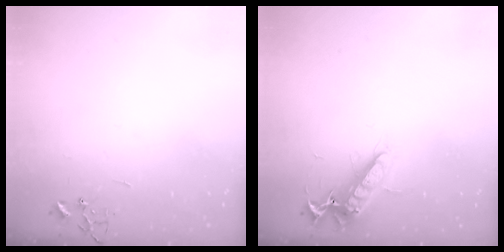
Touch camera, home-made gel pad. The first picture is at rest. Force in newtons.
{"total": 12.9, "press": 12.8, "slide": 1.4}